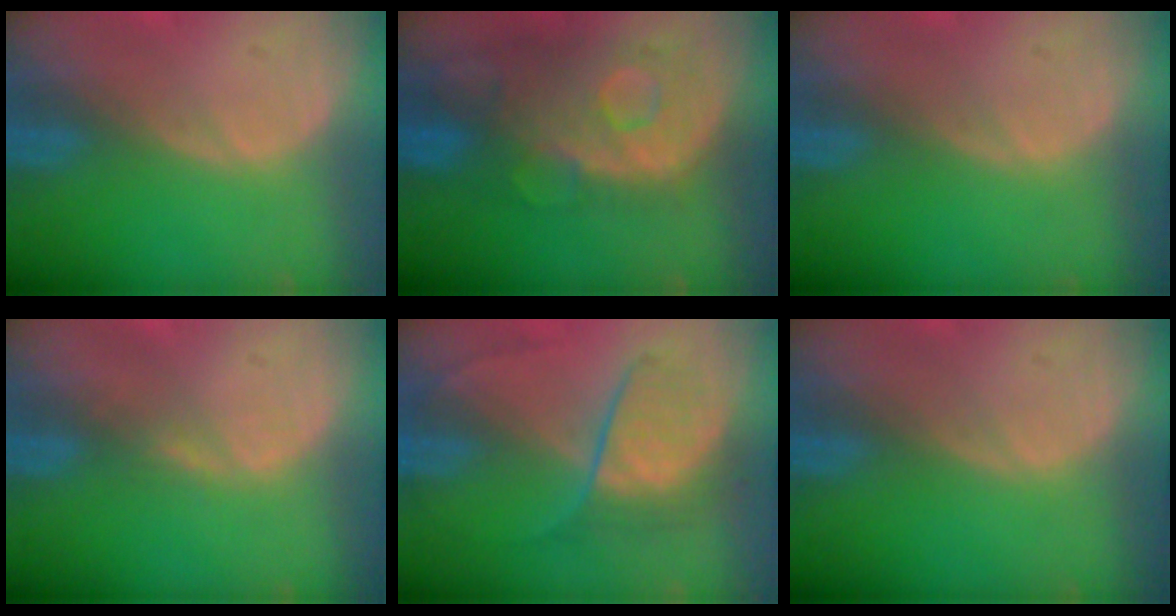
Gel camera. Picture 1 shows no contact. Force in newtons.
{"total": 11.2, "press": 9.7, "slide": 5.6}
{"total": 0.0}
{"total": 1.1, "press": 1.1, "slide": 0.2}
{"total": 6.3, "press": 6.3, "slide": 0.6}
{"total": 0.0}